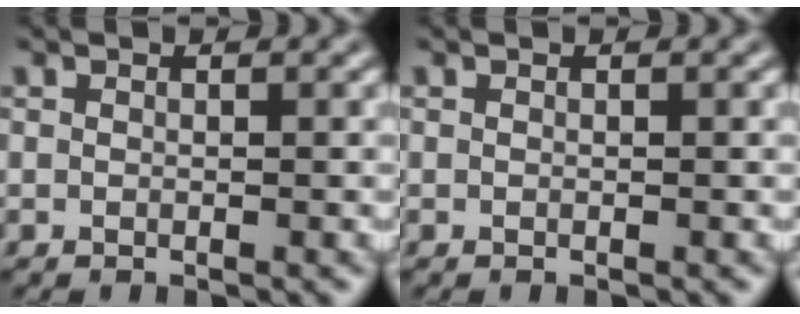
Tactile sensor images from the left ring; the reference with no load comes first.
{"total": 0.0}